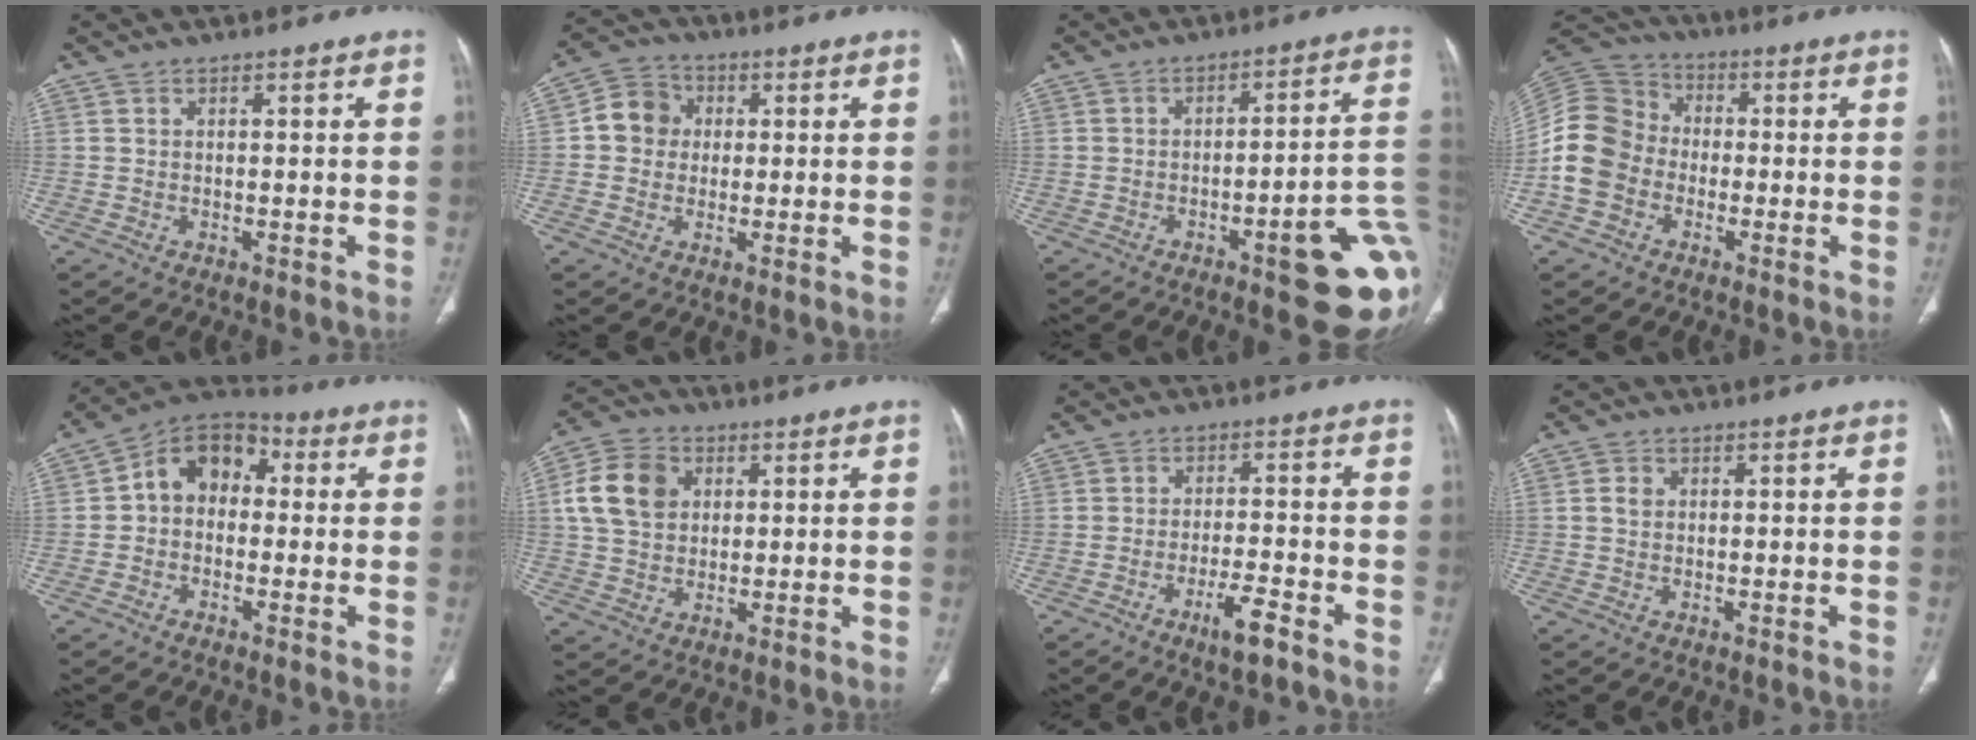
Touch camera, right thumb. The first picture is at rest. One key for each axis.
{"total": 6.9, "fx": 0.6, "fy": 6.3, "fz": 2.7, "tx": -0.027, "ty": 0.014, "tz": -0.002}
{"total": 17.9, "fx": -6.0, "fy": 4.3, "fz": 16.3, "tx": -0.141, "ty": 0.034, "tz": -0.064}
{"total": 12.4, "fx": -2.9, "fy": 10.5, "fz": 5.8, "tx": -0.111, "ty": 0.041, "tz": -0.063}
{"total": 10.2, "fx": 0.5, "fy": 7.7, "fz": 6.6, "tx": -0.075, "ty": 0.035, "tz": -0.011}
{"total": 10.7, "fx": 2.6, "fy": 8.3, "fz": 6.3, "tx": -0.106, "ty": 0.007, "tz": 0.045}
{"total": 5.3, "fx": -3.5, "fy": 0.9, "fz": 3.9, "tx": -0.073, "ty": 0.018, "tz": -0.060}
{"total": 1.6, "fx": 0.2, "fy": 1.3, "fz": 0.9, "tx": -0.016, "ty": 0.003, "tz": 0.003}